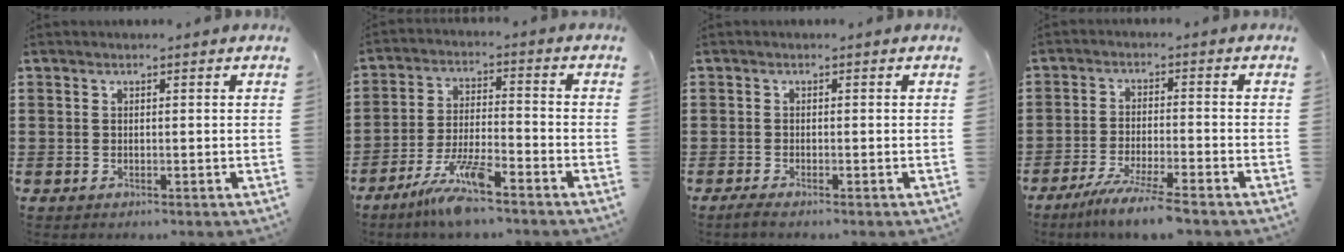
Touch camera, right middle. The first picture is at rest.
{"total": 8.2, "force": [-6.1, 0.9, 5.4], "torque": [-0.116, -0.010, -0.116]}
{"total": 0.9, "force": [-0.7, 0.0, 0.5], "torque": [-0.011, -0.005, -0.012]}
{"total": 5.8, "force": [-4.9, -0.5, 3.1], "torque": [-0.060, -0.020, -0.090]}